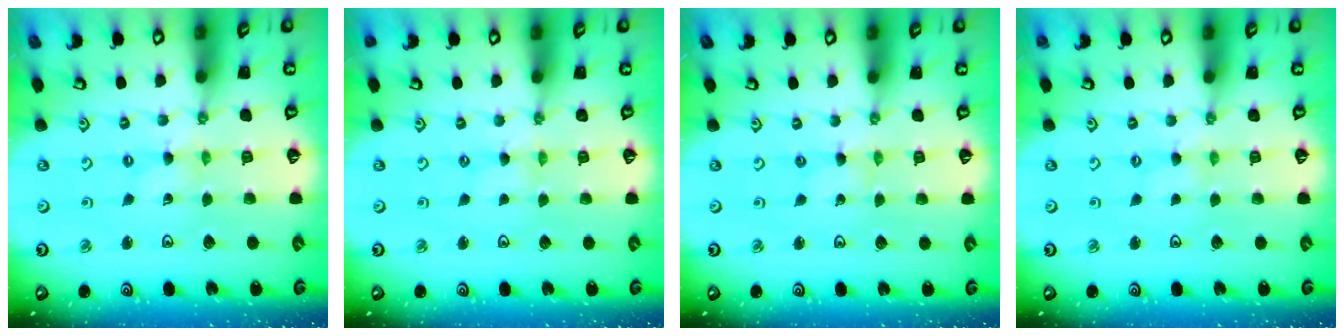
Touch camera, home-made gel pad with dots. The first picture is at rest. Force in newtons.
{"total": 0.0}
{"total": 0.6, "press": 0.6, "slide": 0.1}
{"total": 0.0}